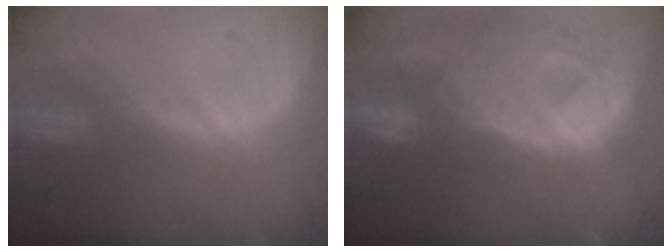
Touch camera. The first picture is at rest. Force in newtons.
{"total": 12.8, "press": 11.0, "slide": 6.7}